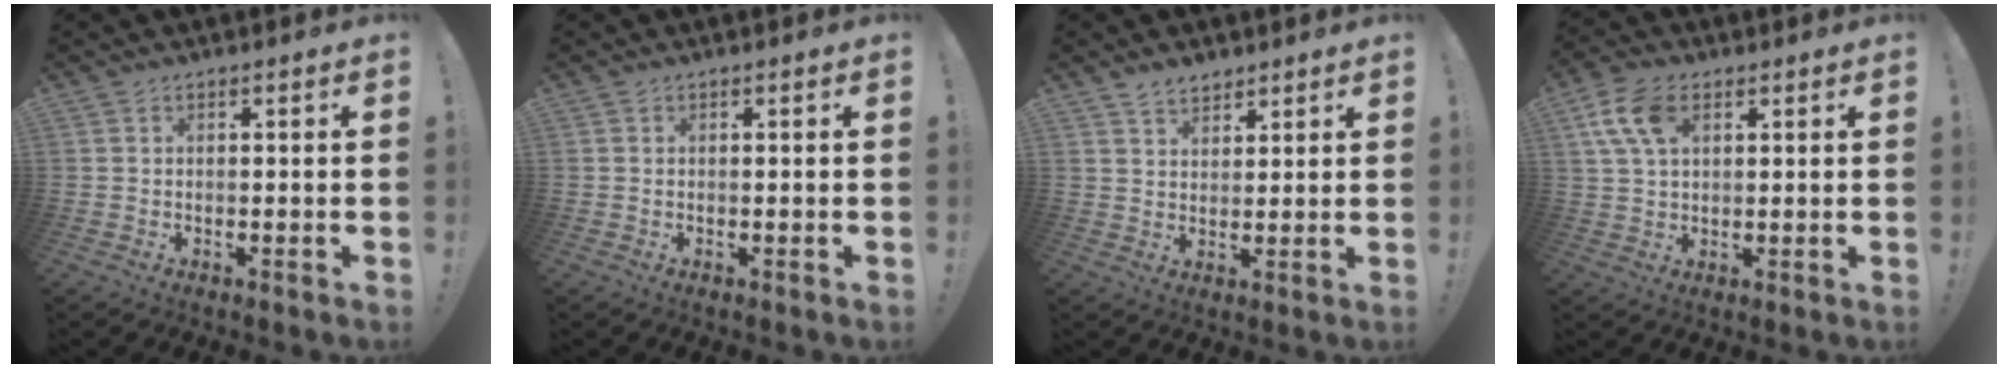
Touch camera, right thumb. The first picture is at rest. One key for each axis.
{"total": 0.0}
{"total": 4.8, "fx": 3.9, "fy": 2.4, "fz": 1.1, "tx": -0.016, "ty": -0.021, "tz": 0.073}
{"total": 10.0, "fx": 3.8, "fy": 5.9, "fz": 7.2, "tx": -0.140, "ty": 0.000, "tz": 0.073}